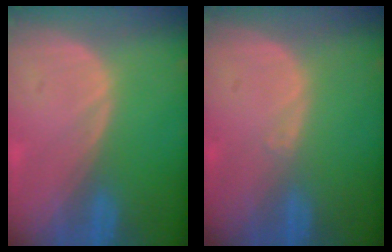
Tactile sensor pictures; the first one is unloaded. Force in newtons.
{"total": 0.6, "press": 0.4, "slide": 0.4}